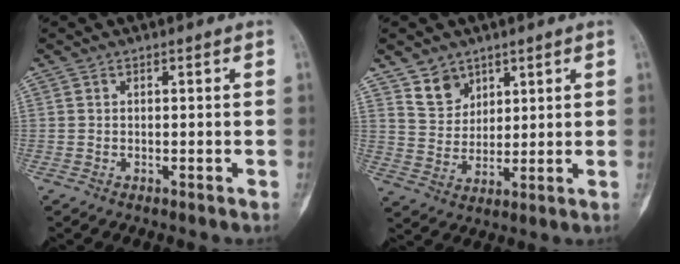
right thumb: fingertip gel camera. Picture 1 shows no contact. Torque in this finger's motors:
{"motor_torque": [0.11, 0.36, -0.06, -0.18, 0.00]}